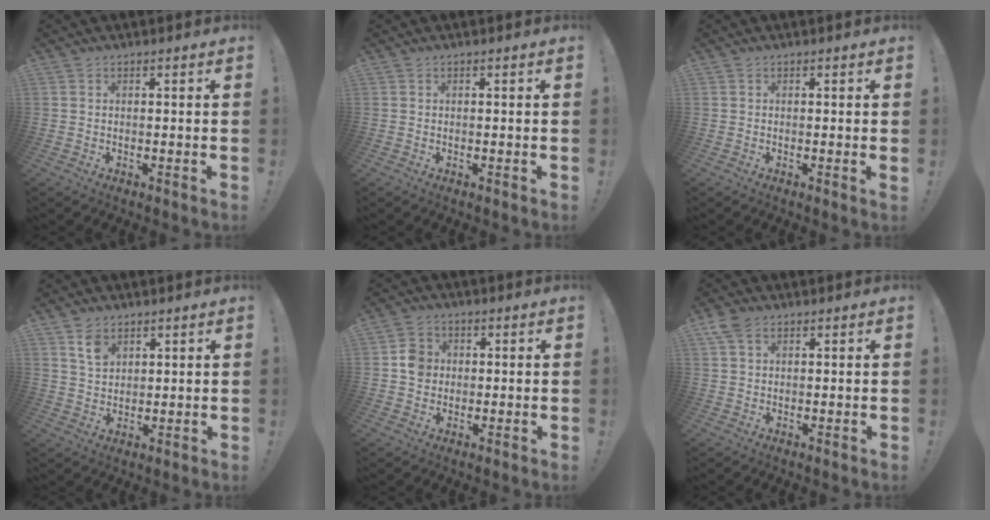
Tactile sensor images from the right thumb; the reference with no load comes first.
{"total": 0.0}
{"total": 0.7, "force": [0.3, -0.1, 0.6], "torque": [-0.010, -0.001, 0.004]}
{"total": 6.0, "force": [3.6, 4.1, 2.5], "torque": [-0.037, -0.012, 0.067]}
{"total": 5.8, "force": [0.0, 5.3, 2.4], "torque": [-0.033, 0.014, 0.002]}
{"total": 4.7, "force": [2.4, 2.9, 2.8], "torque": [-0.050, -0.003, 0.047]}